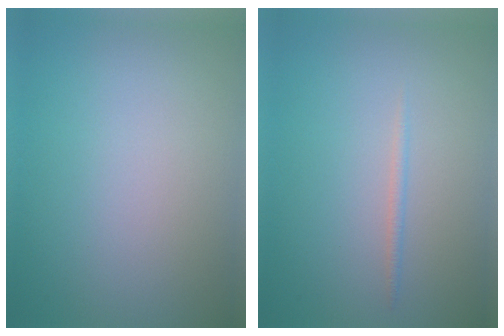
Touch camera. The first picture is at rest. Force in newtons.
{"total": 0.7, "press": 0.7, "slide": 0.1}